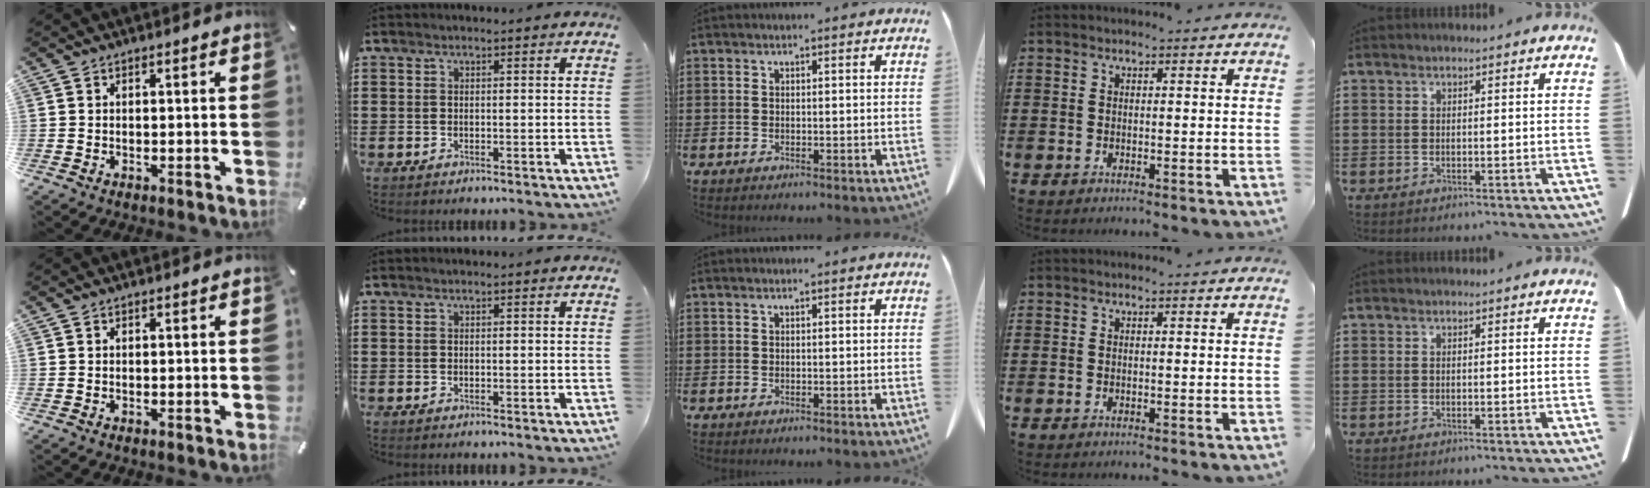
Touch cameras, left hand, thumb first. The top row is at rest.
{}